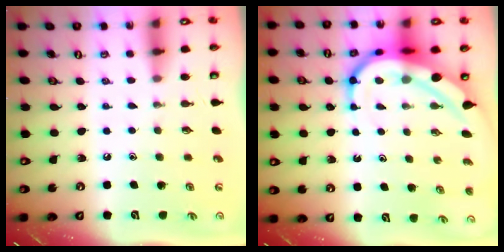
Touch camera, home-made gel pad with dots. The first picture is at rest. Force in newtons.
{"total": 12.0, "press": 11.9, "slide": 1.3}